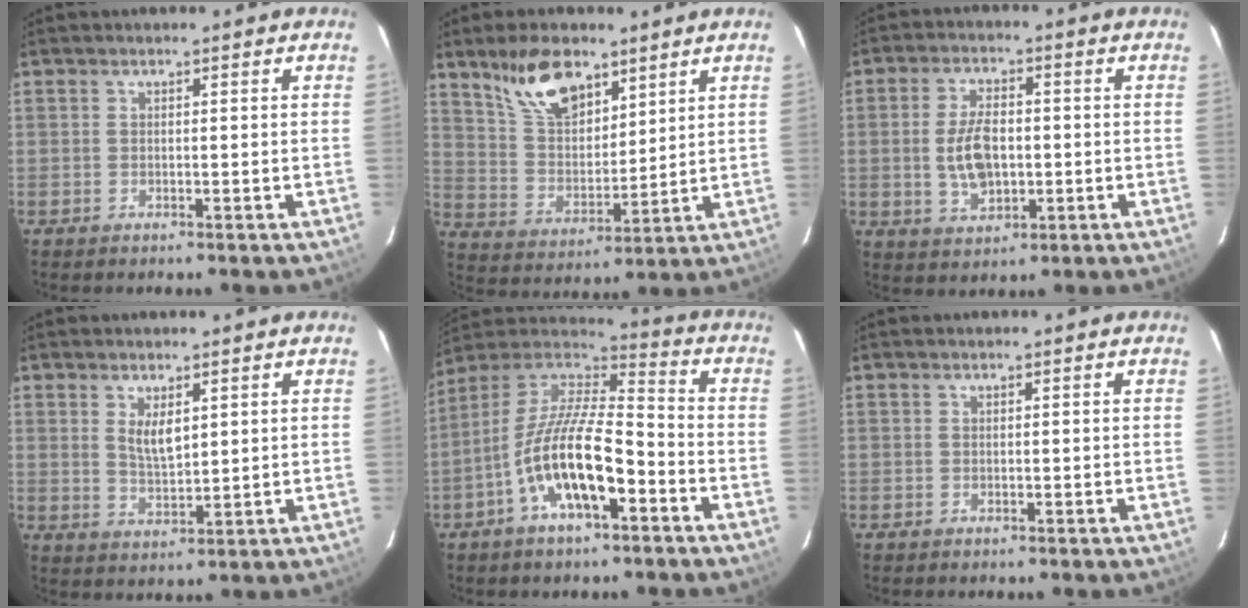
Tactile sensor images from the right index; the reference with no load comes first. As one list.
[{"total": 12.8, "force": [8.4, 6.1, 7.4], "torque": [-0.136, 0.017, 0.166]}, {"total": 8.6, "force": [-0.6, 5.0, 7.0], "torque": [-0.137, 0.004, -0.004]}, {"total": 4.7, "force": [1.9, 2.1, 3.8], "torque": [-0.065, -0.004, 0.039]}, {"total": 16.7, "force": [-7.0, 5.7, 14.0], "torque": [-0.270, -0.002, -0.136]}, {"total": 0.0}]